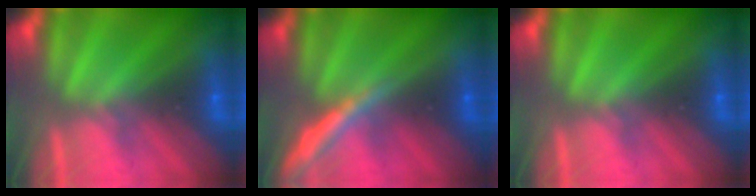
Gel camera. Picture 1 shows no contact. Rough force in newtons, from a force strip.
{"total": 3.1}
{"total": 0.0}